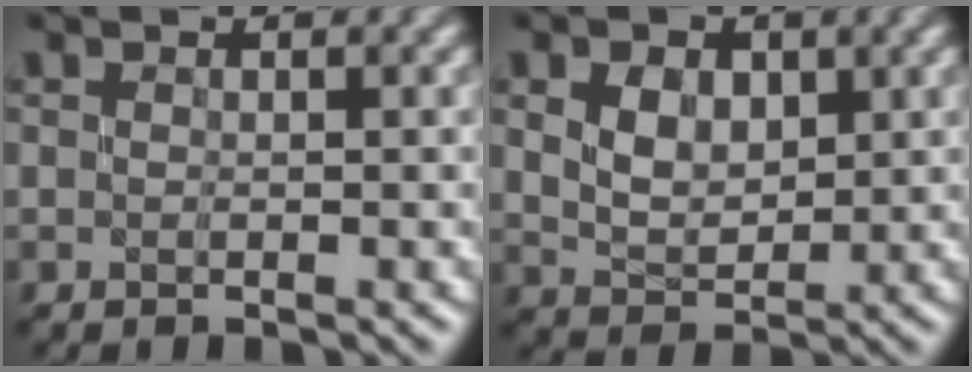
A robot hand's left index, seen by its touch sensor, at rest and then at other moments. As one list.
[{"total": 3.6, "force": [1.1, 2.6, 2.2], "torque": [-0.044, -0.001, 0.015]}]